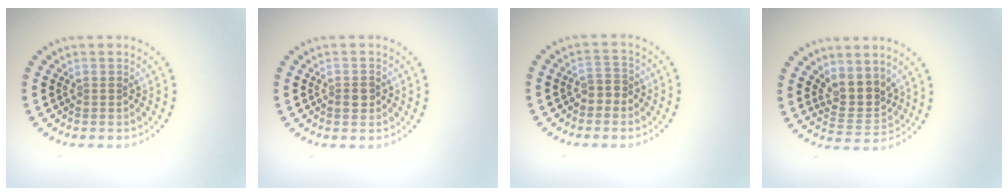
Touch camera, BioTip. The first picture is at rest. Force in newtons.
{"total": 1.4, "press": 1.3, "slide": 0.3}
{"total": 1.9, "press": 1.7, "slide": 0.9}
{"total": 3.5, "press": 3.0, "slide": 1.8}